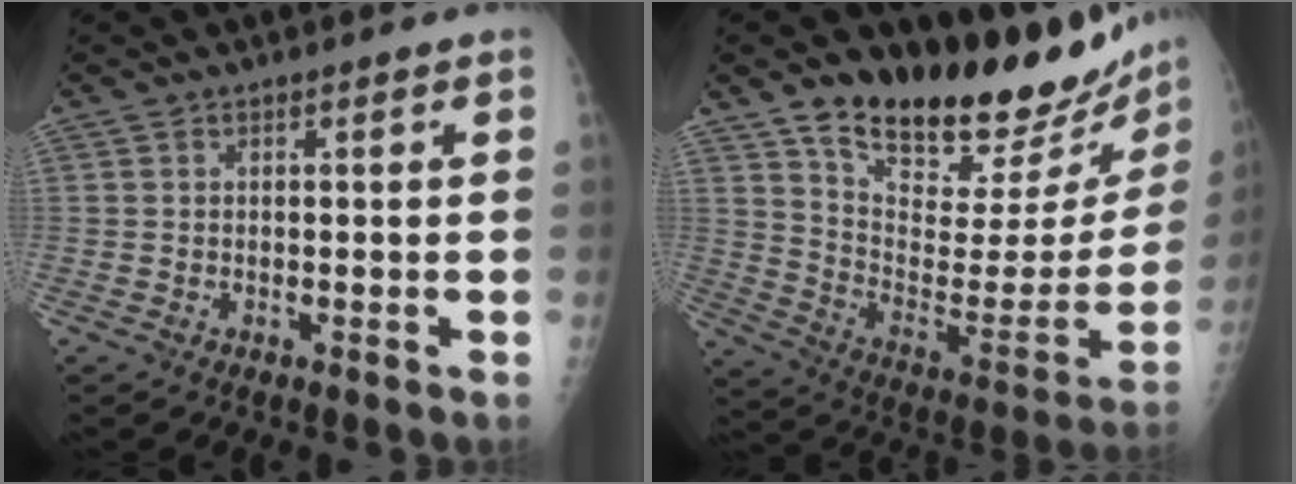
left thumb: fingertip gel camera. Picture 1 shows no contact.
{"total": 24.6, "force": [21.4, 6.9, 9.9], "torque": [-0.113, -0.148, 0.318]}